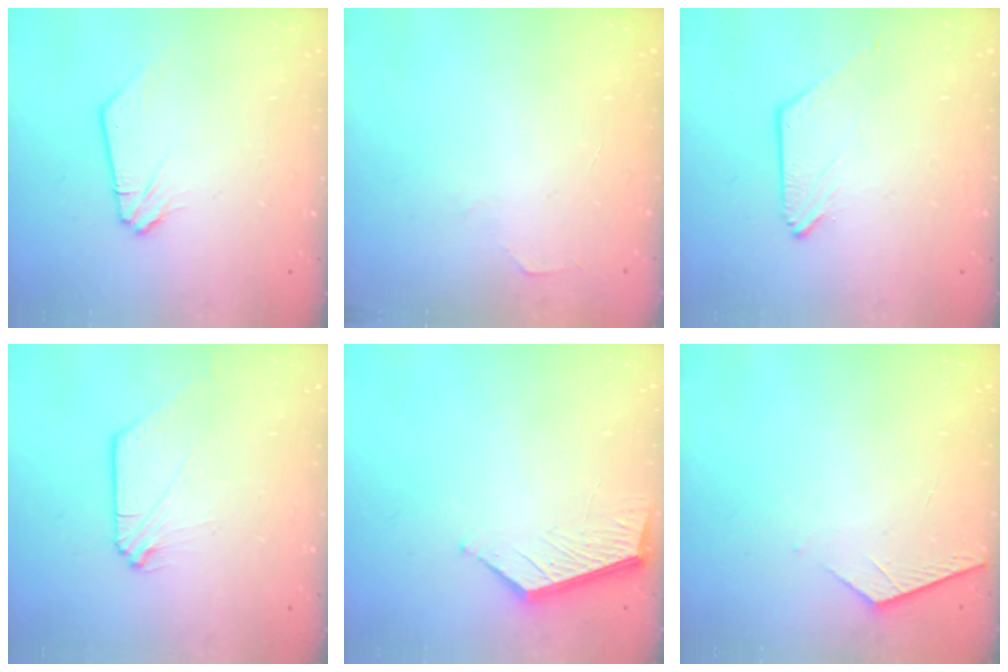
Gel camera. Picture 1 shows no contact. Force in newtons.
{"total": 1.9, "press": 1.9, "slide": 0.3}
{"total": 0.0}
{"total": 0.0}
{"total": 6.2, "press": 6.2, "slide": 0.5}
{"total": 5.3, "press": 5.3, "slide": 0.5}